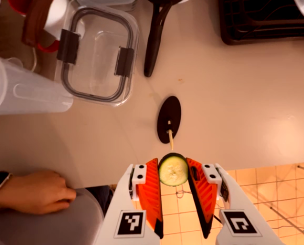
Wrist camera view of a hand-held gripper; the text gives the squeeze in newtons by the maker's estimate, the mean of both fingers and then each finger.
{"total": 5.7, "left": 5.7, "right": 5.8}